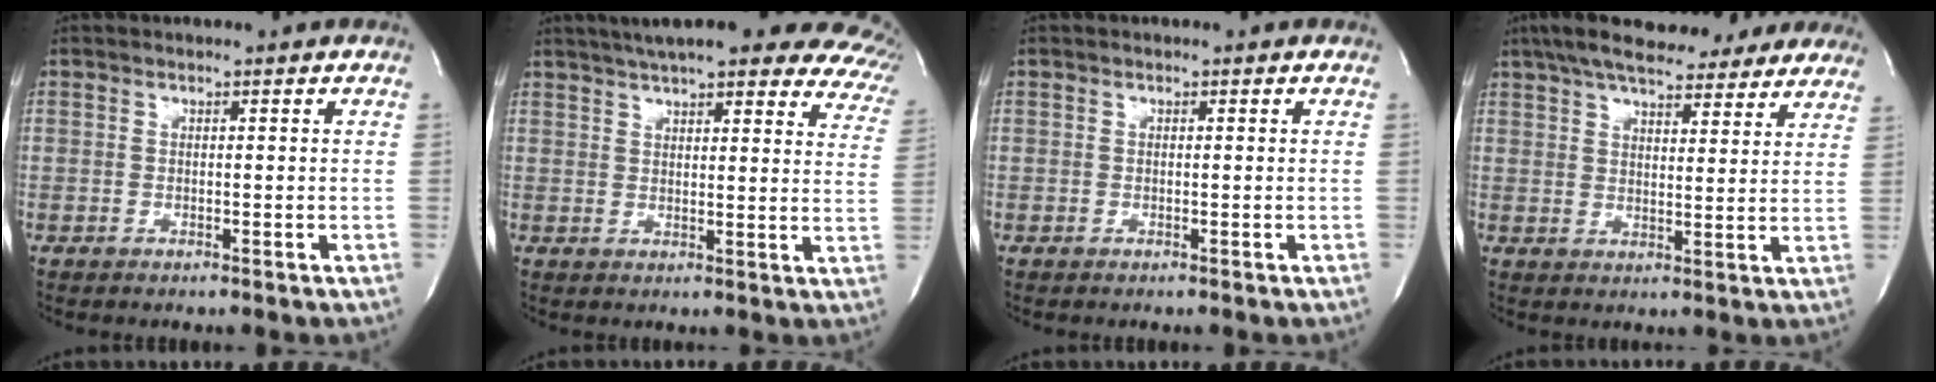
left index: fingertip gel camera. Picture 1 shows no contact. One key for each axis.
{"total": 26.7, "fx": 21.9, "fy": 5.6, "fz": 14.2, "tx": -0.181, "ty": -0.014, "tz": 0.248}
{"total": 0.0}
{"total": 21.9, "fx": 18.1, "fy": 5.9, "fz": 10.9, "tx": -0.176, "ty": 0.036, "tz": 0.234}